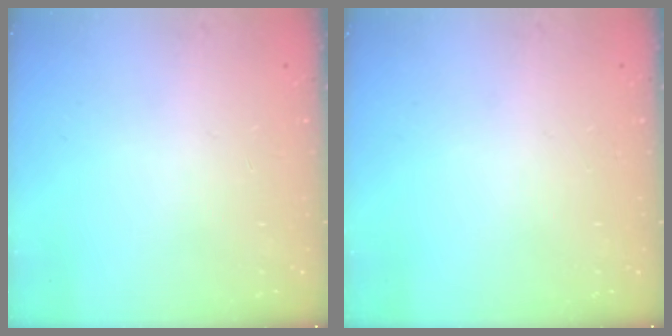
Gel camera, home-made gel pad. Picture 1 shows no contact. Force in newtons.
{"total": 0.0}